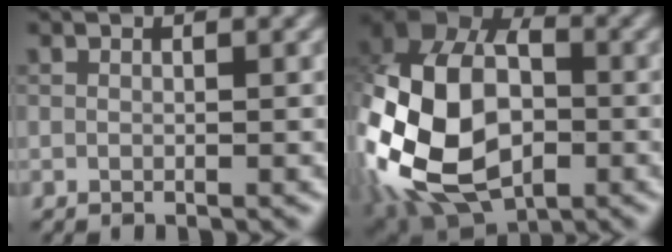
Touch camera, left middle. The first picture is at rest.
{"total": 17.3, "force": [-3.2, 11.4, 12.7], "torque": [-0.276, -0.018, -0.066]}